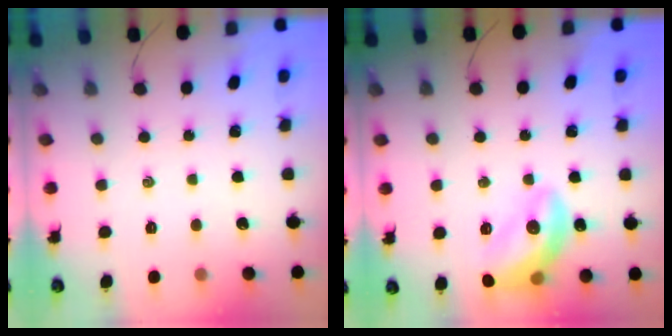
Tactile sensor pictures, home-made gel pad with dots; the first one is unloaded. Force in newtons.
{"total": 14.8, "press": 14.7, "slide": 2.0}